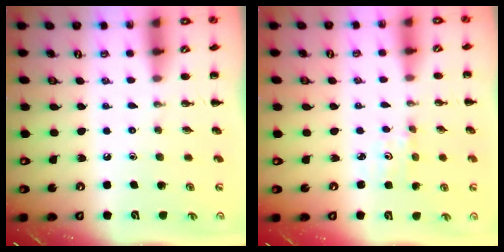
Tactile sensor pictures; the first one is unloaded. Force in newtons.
{"total": 1.5, "press": 1.4, "slide": 0.5}